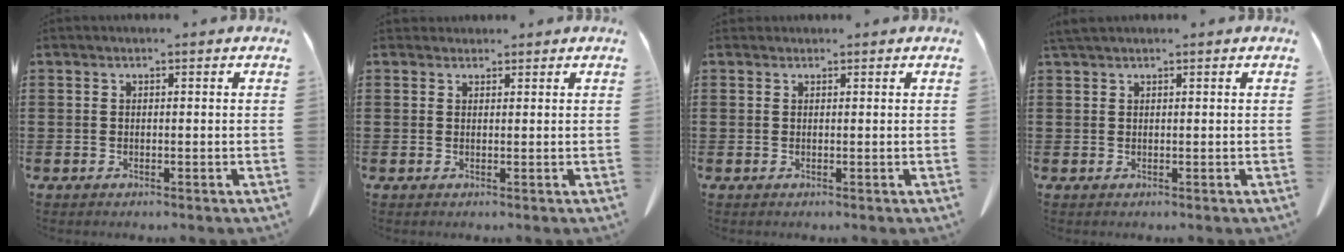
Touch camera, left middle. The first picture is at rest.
{"total": 1.4, "force": [1.2, 0.6, 0.1], "torque": [0.002, -0.003, 0.024]}
{"total": 0.5, "force": [0.5, 0.2, 0.0], "torque": [-0.001, 0.000, 0.010]}
{"total": 1.1, "force": [1.0, 0.1, 0.5], "torque": [-0.013, -0.002, 0.021]}